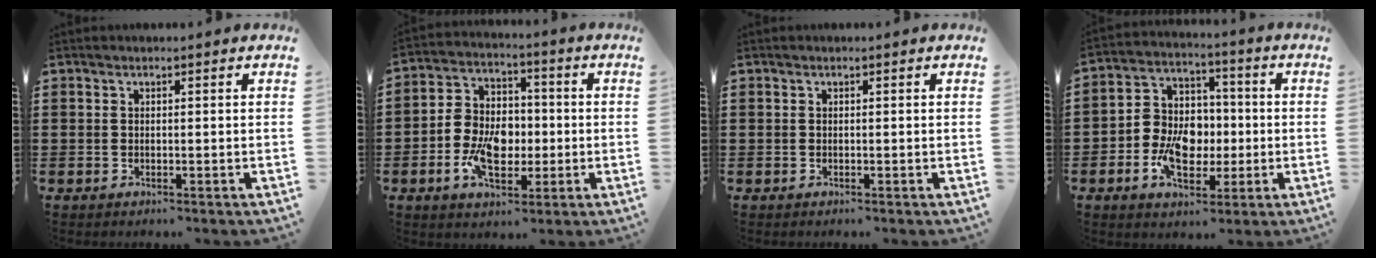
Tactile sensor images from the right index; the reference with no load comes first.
{"total": 9.3, "force": [-2.1, 6.4, 6.4], "torque": [-0.134, 0.012, -0.041]}
{"total": 0.0}
{"total": 9.1, "force": [-2.1, 6.8, 5.7], "torque": [-0.125, 0.012, -0.040]}